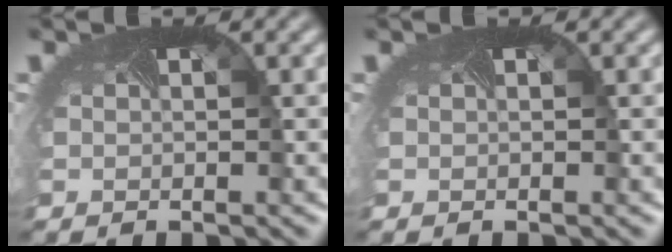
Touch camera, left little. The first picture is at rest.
{"total": 0.0}